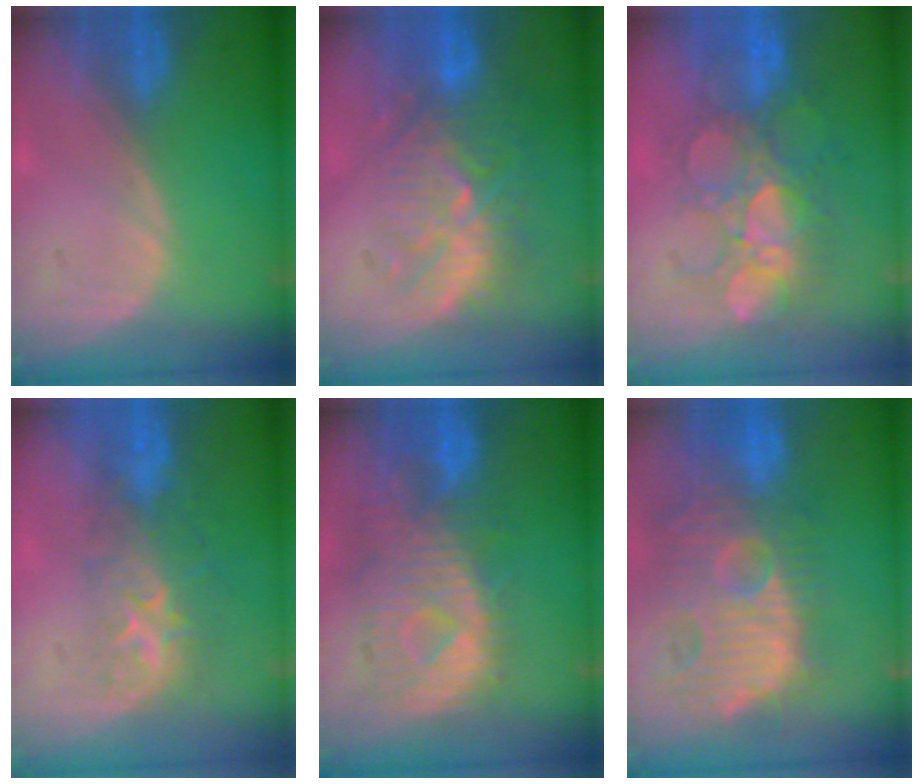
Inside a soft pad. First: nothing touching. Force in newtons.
{"total": 10.3, "press": 9.5, "slide": 3.9}
{"total": 9.0, "press": 8.8, "slide": 1.7}
{"total": 8.5, "press": 7.3, "slide": 4.2}
{"total": 11.1, "press": 9.8, "slide": 5.2}
{"total": 14.0, "press": 12.4, "slide": 6.4}